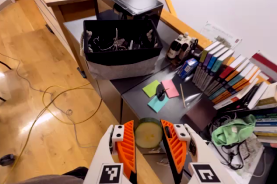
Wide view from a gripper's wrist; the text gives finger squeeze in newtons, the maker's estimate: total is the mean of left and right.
{"total": 10.4, "left": 10.8, "right": 10.0}